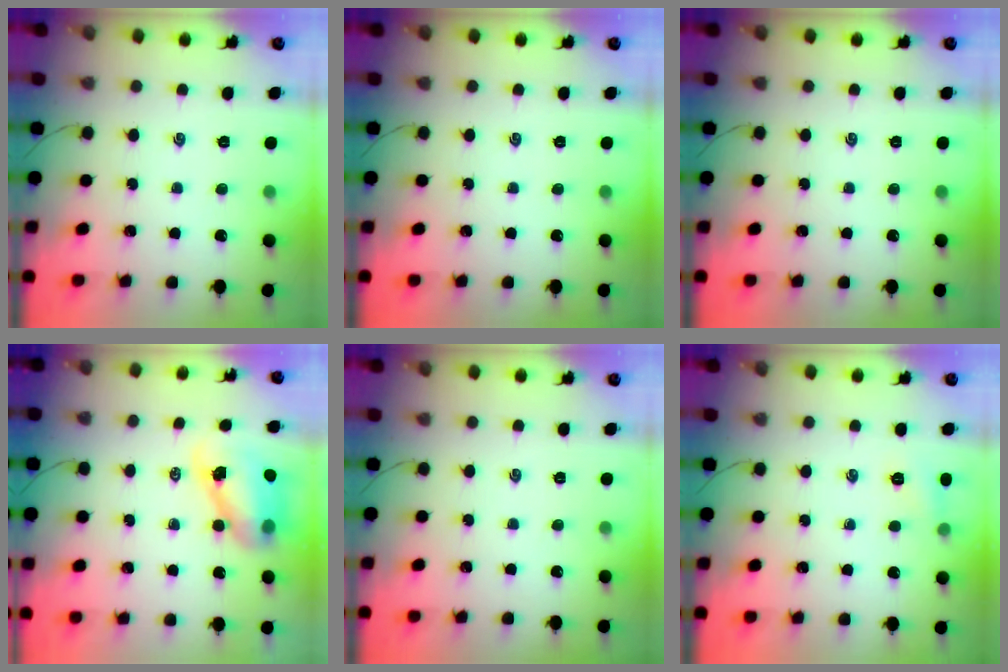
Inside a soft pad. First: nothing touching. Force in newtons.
{"total": 0.0}
{"total": 0.0}
{"total": 9.3, "press": 9.0, "slide": 2.4}
{"total": 0.0}
{"total": 5.4, "press": 5.2, "slide": 1.4}